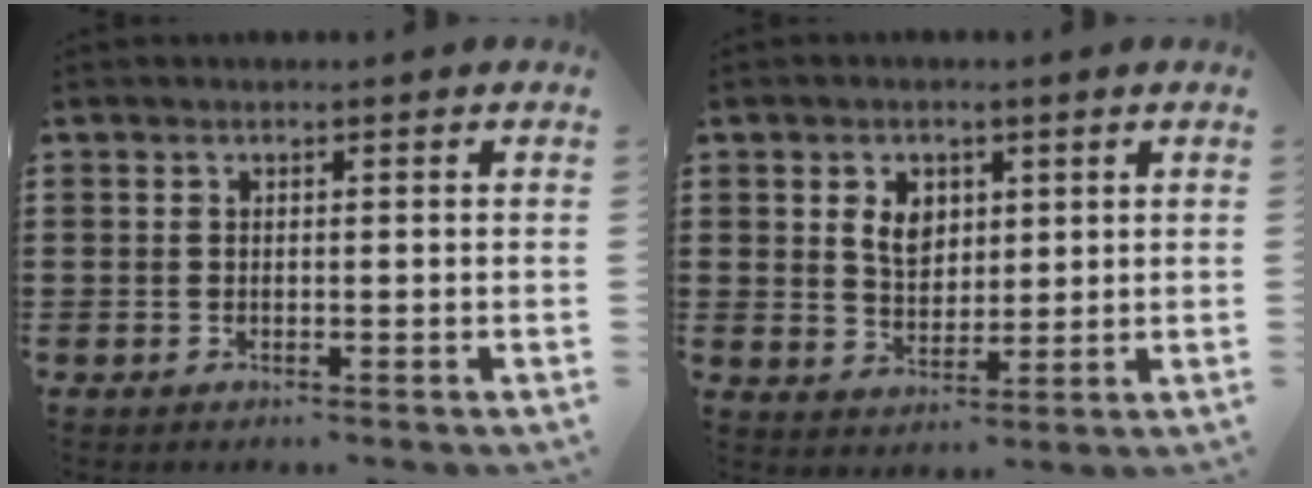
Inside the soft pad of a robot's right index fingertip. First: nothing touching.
{"total": 4.7, "force": [1.5, 3.5, 2.8], "torque": [-0.060, 0.009, 0.024]}